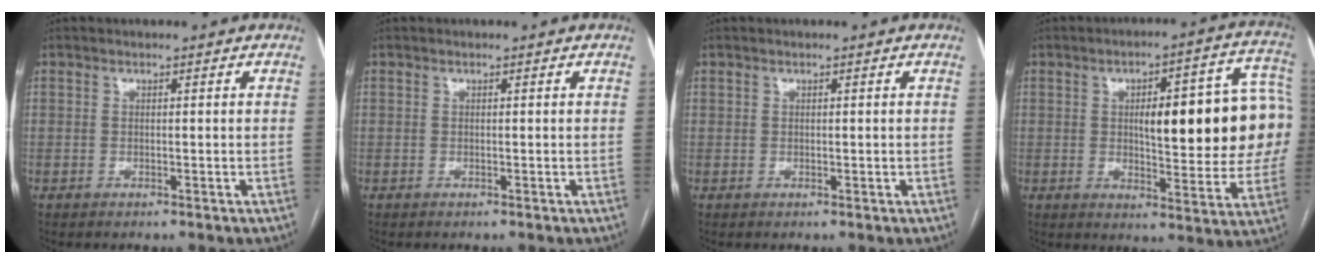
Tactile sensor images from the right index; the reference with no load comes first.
{"total": 0.0}
{"total": 0.6, "force": [0.2, 0.4, 0.4], "torque": [-0.008, 0.003, 0.008]}
{"total": 20.2, "force": [1.8, 5.4, 19.4], "torque": [-0.216, 0.040, 0.031]}